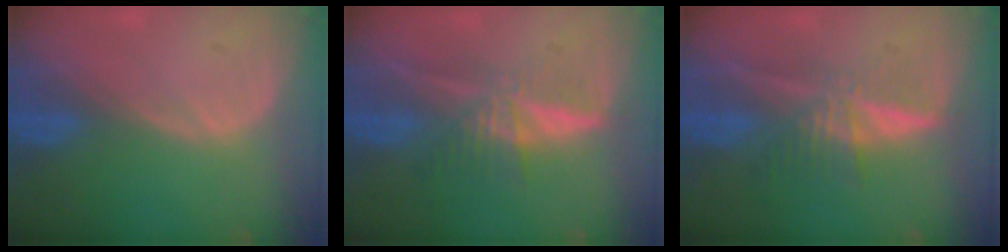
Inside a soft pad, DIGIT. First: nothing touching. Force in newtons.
{"total": 5.9, "press": 5.5, "slide": 2.0}
{"total": 5.9, "press": 5.6, "slide": 2.0}